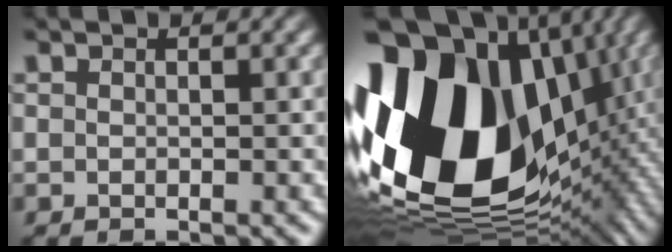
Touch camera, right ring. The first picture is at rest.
{"total": 34.5, "force": [-0.7, 23.0, 25.7], "torque": [-0.416, -0.043, 0.008]}